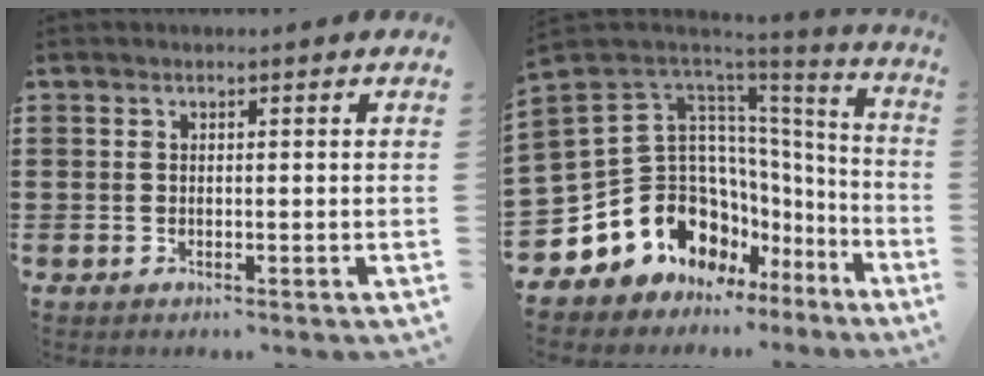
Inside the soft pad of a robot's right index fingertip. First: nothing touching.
{"total": 14.2, "force": [-4.4, 11.5, 7.0], "torque": [-0.187, -0.016, -0.065]}